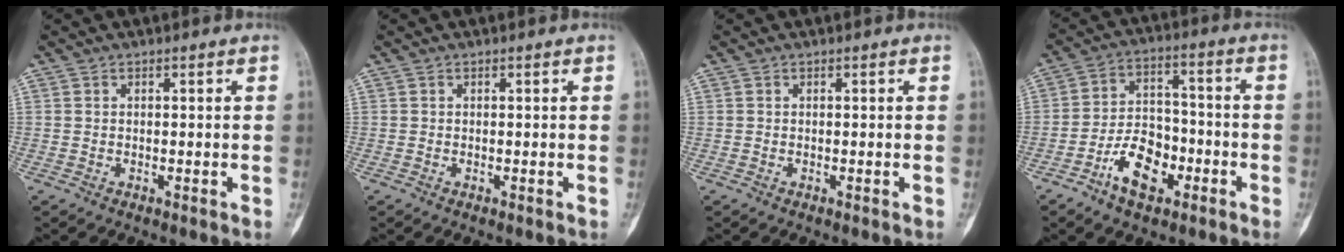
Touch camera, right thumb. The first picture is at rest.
{"total": 0.0}
{"total": 0.0}
{"total": 10.7, "force": [-5.1, 6.5, 6.8], "torque": [-0.094, 0.040, -0.091]}